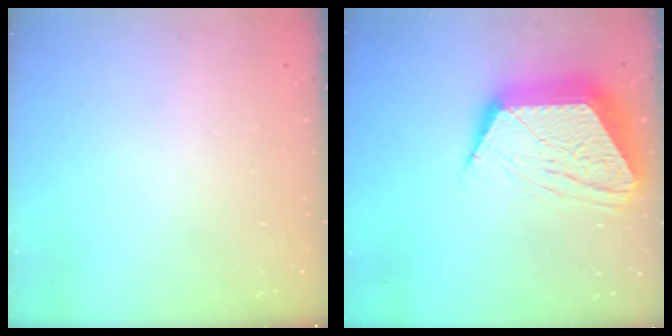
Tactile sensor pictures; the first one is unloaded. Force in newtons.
{"total": 17.8, "press": 17.8, "slide": 1.4}